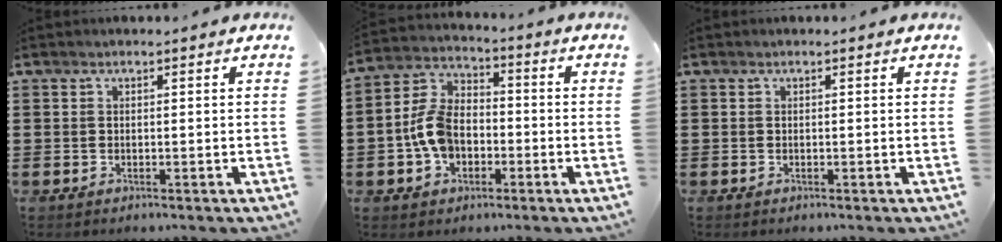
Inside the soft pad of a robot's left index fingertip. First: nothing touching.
{"total": 8.4, "force": [-2.1, 5.7, 5.8], "torque": [-0.138, 0.013, -0.044]}
{"total": 0.0}